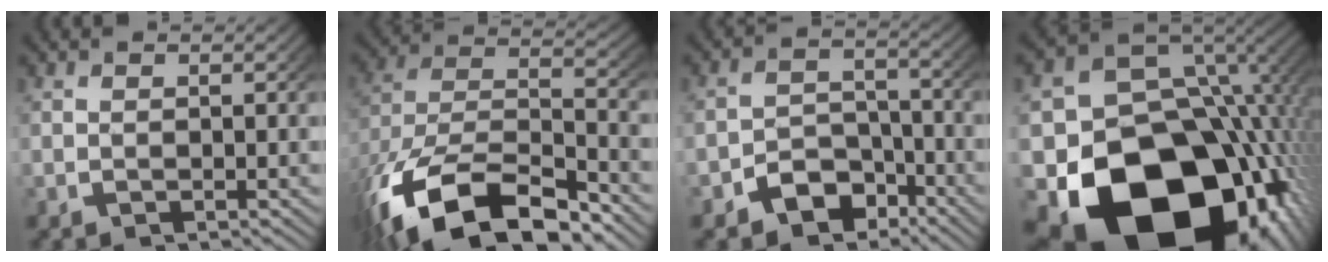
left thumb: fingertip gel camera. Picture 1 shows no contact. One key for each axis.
{"total": 14.6, "fx": -5.9, "fy": 8.8, "fz": 9.9, "tx": -0.222, "ty": -0.056, "tz": -0.068}
{"total": 5.8, "fx": -3.6, "fy": 4.1, "fz": 1.8, "tx": -0.025, "ty": -0.019, "tz": -0.057}
{"total": 27.9, "fx": -8.0, "fy": 18.2, "fz": 19.5, "tx": -0.363, "ty": -0.115, "tz": -0.075}